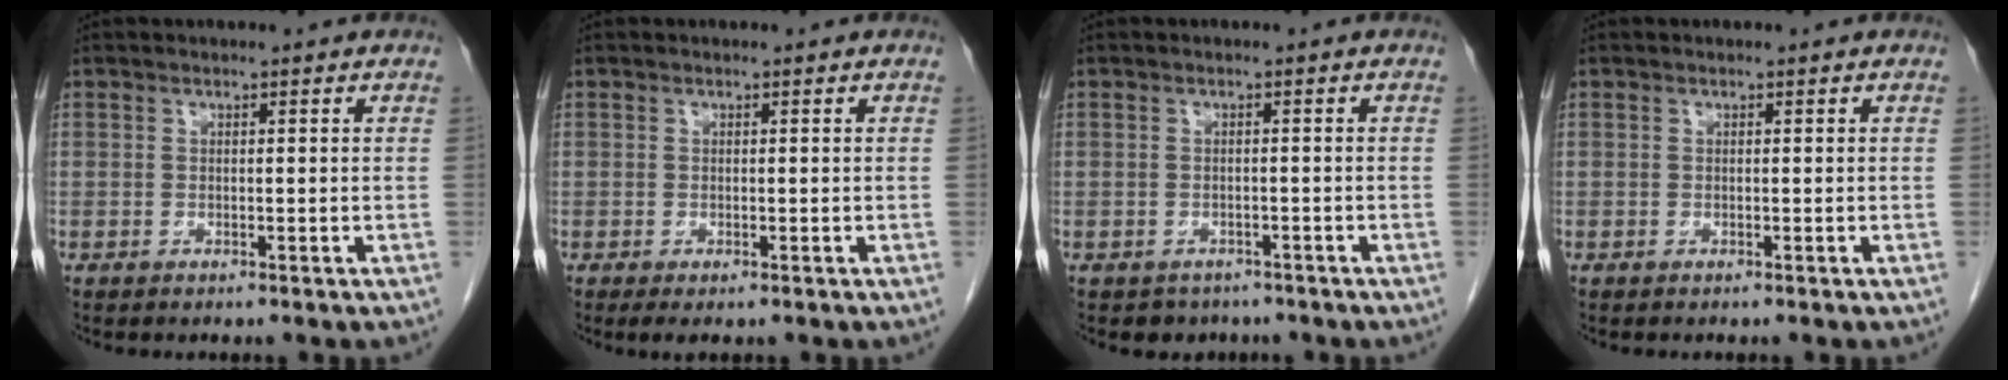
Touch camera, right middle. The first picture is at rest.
{"total": 1.5, "force": [-0.8, 0.6, 1.2], "torque": [-0.018, -0.006, -0.008]}
{"total": 3.1, "force": [-2.4, 2.0, 0.3], "torque": [-0.015, 0.002, -0.034]}
{"total": 0.0}